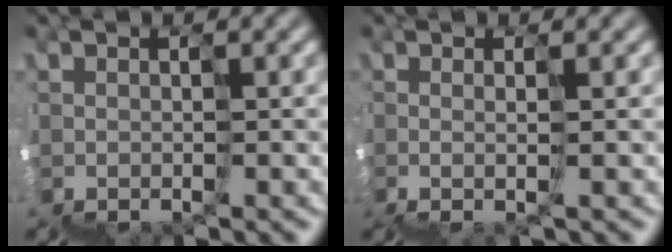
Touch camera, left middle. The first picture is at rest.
{"total": 1.9, "force": [0.2, 0.6, 1.8], "torque": [0.003, 0.012, 0.006]}